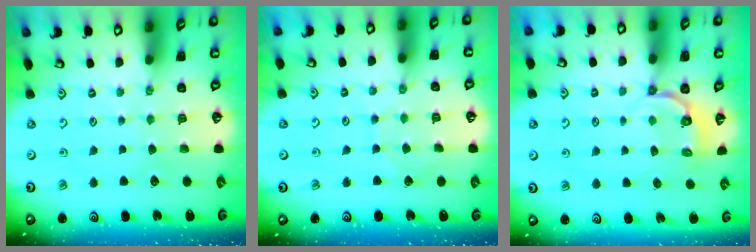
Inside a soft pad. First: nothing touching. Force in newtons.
{"total": 4.9, "press": 4.9, "slide": 0.2}
{"total": 3.9, "press": 2.8, "slide": 2.7}